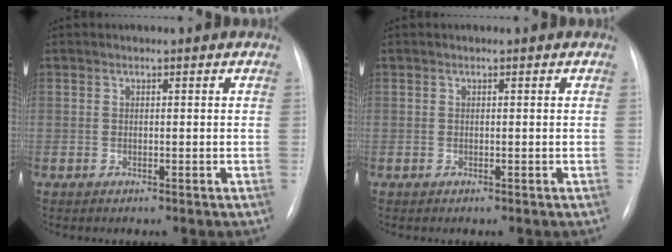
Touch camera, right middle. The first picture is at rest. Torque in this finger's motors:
{"motor_torque": [0.00, 0.00, 0.07, 0.00]}